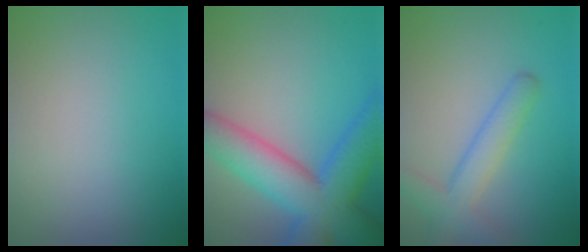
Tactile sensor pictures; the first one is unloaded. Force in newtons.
{"total": 8.0, "press": 8.0, "slide": 0.4}
{"total": 3.7, "press": 3.7, "slide": 0.1}